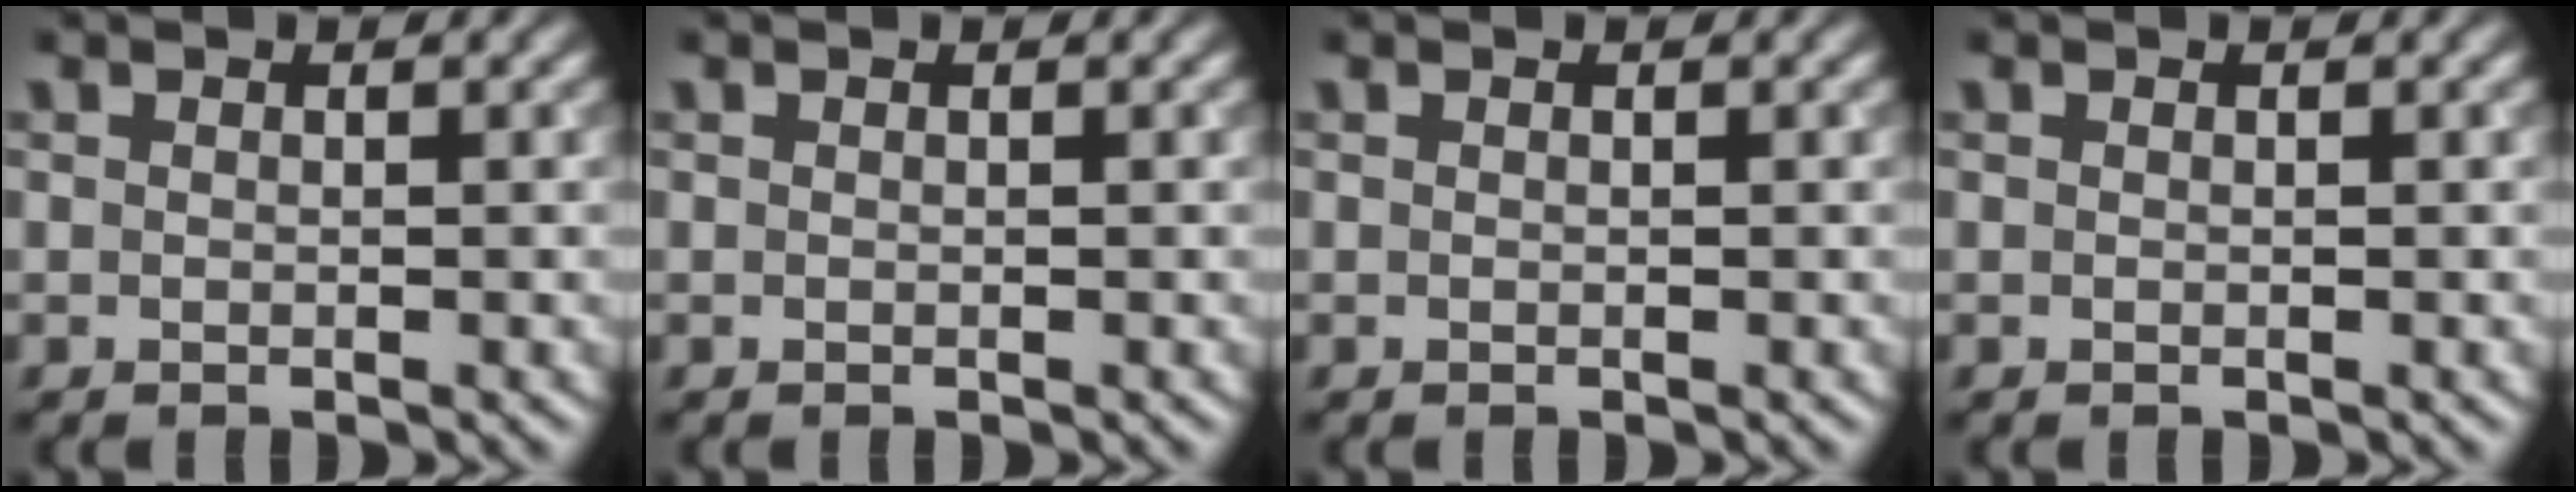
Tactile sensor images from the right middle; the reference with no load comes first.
{"total": 0.0}
{"total": 0.0}
{"total": 0.0}